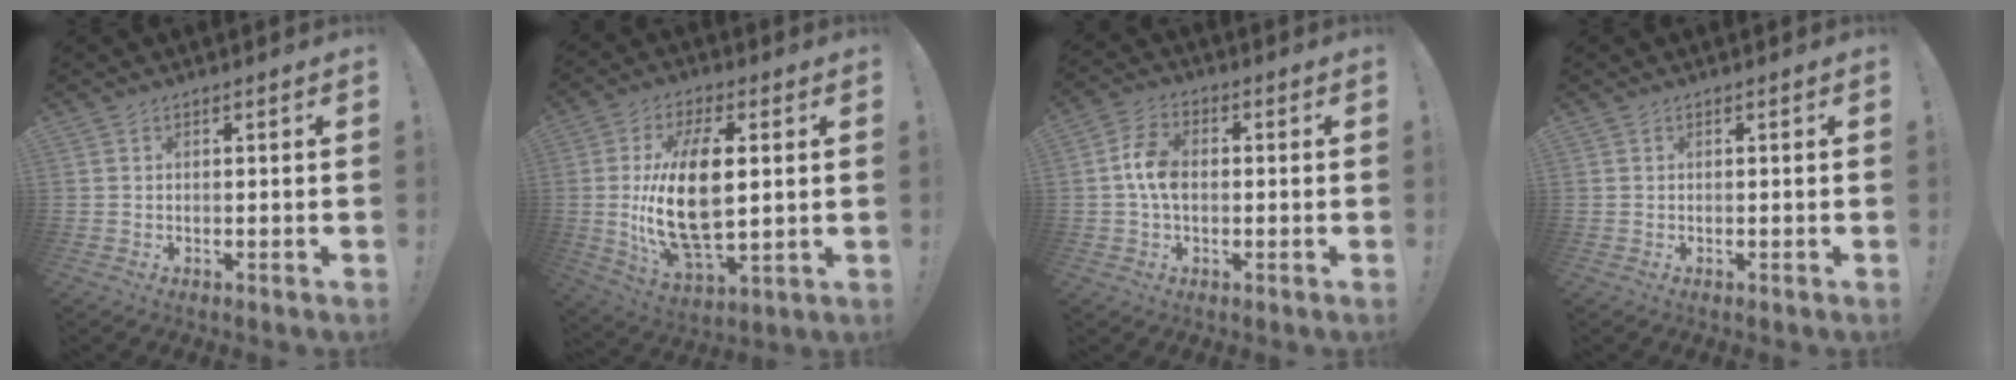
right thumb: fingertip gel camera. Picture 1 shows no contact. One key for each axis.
{"total": 20.0, "fx": 1.8, "fy": 9.7, "fz": 17.4, "tx": -0.335, "ty": -0.016, "tz": 0.027}
{"total": 8.0, "fx": -0.2, "fy": 5.3, "fz": 6.0, "tx": -0.101, "ty": 0.013, "tz": -0.003}
{"total": 0.0}